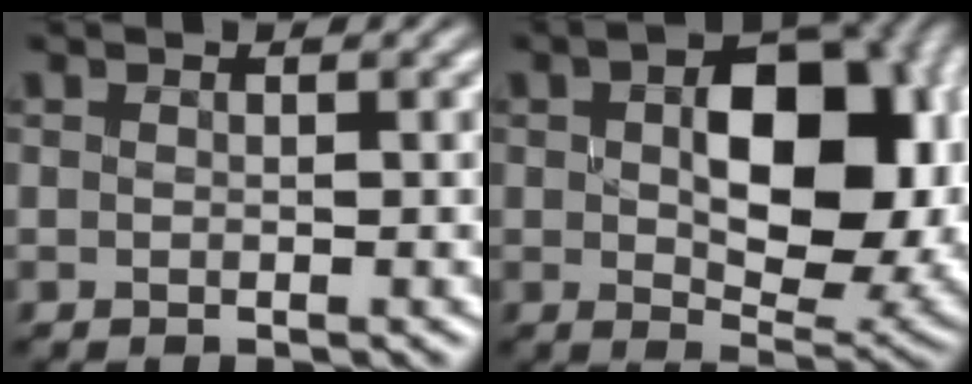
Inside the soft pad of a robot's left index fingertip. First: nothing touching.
{"total": 11.2, "force": [0.8, 6.2, 9.3], "torque": [-0.138, -0.005, 0.028]}